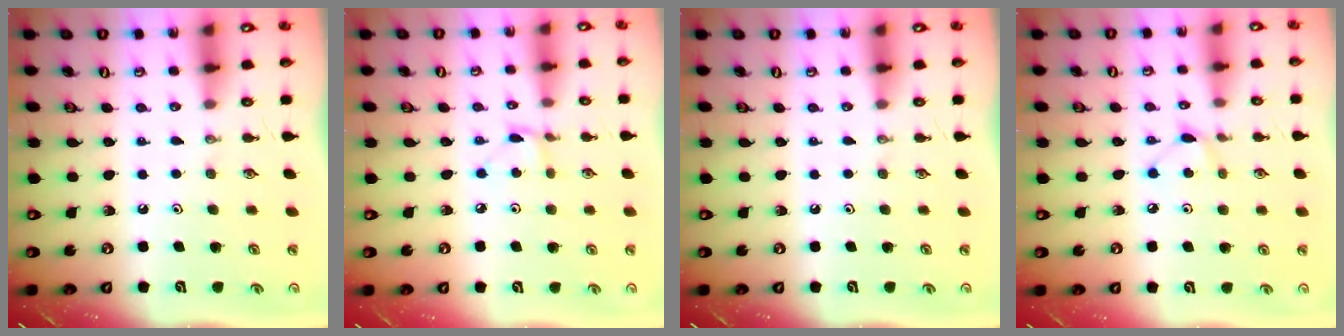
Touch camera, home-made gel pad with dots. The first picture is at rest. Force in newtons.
{"total": 2.6, "press": 2.6, "slide": 0.1}
{"total": 0.0}
{"total": 4.6, "press": 4.5, "slide": 0.6}